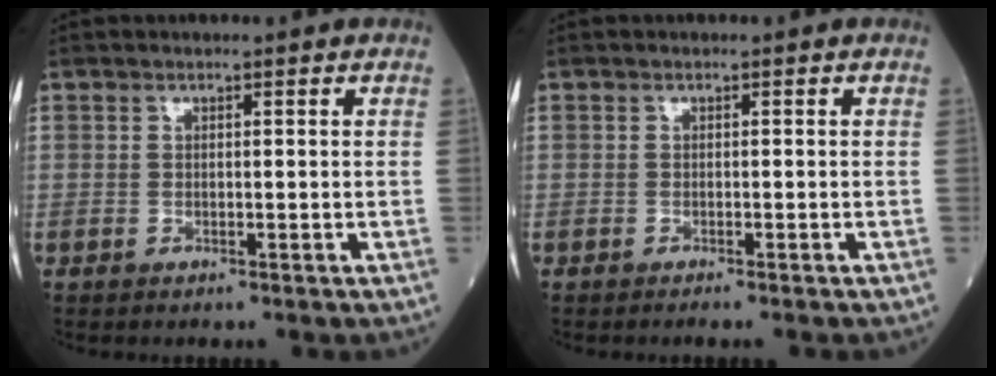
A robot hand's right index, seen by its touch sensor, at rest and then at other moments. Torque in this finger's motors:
{"motor_torque": [-0.17, 0.02, 0.07, 0.02]}